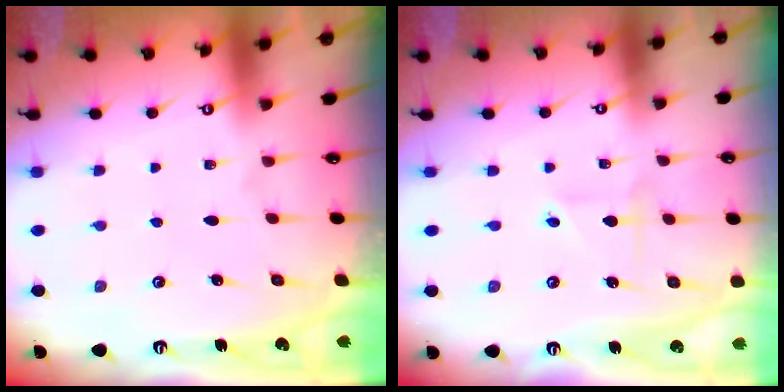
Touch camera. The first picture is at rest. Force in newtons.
{"total": 2.3, "press": 2.3, "slide": 0.4}